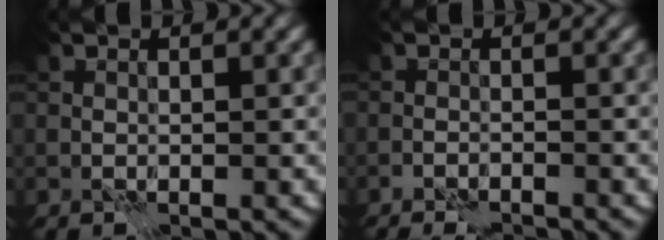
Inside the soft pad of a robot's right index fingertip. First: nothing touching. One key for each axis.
{"total": 1.8, "fx": -1.6, "fy": -0.5, "fz": 0.5, "tx": -0.009, "ty": 0.002, "tz": -0.028}